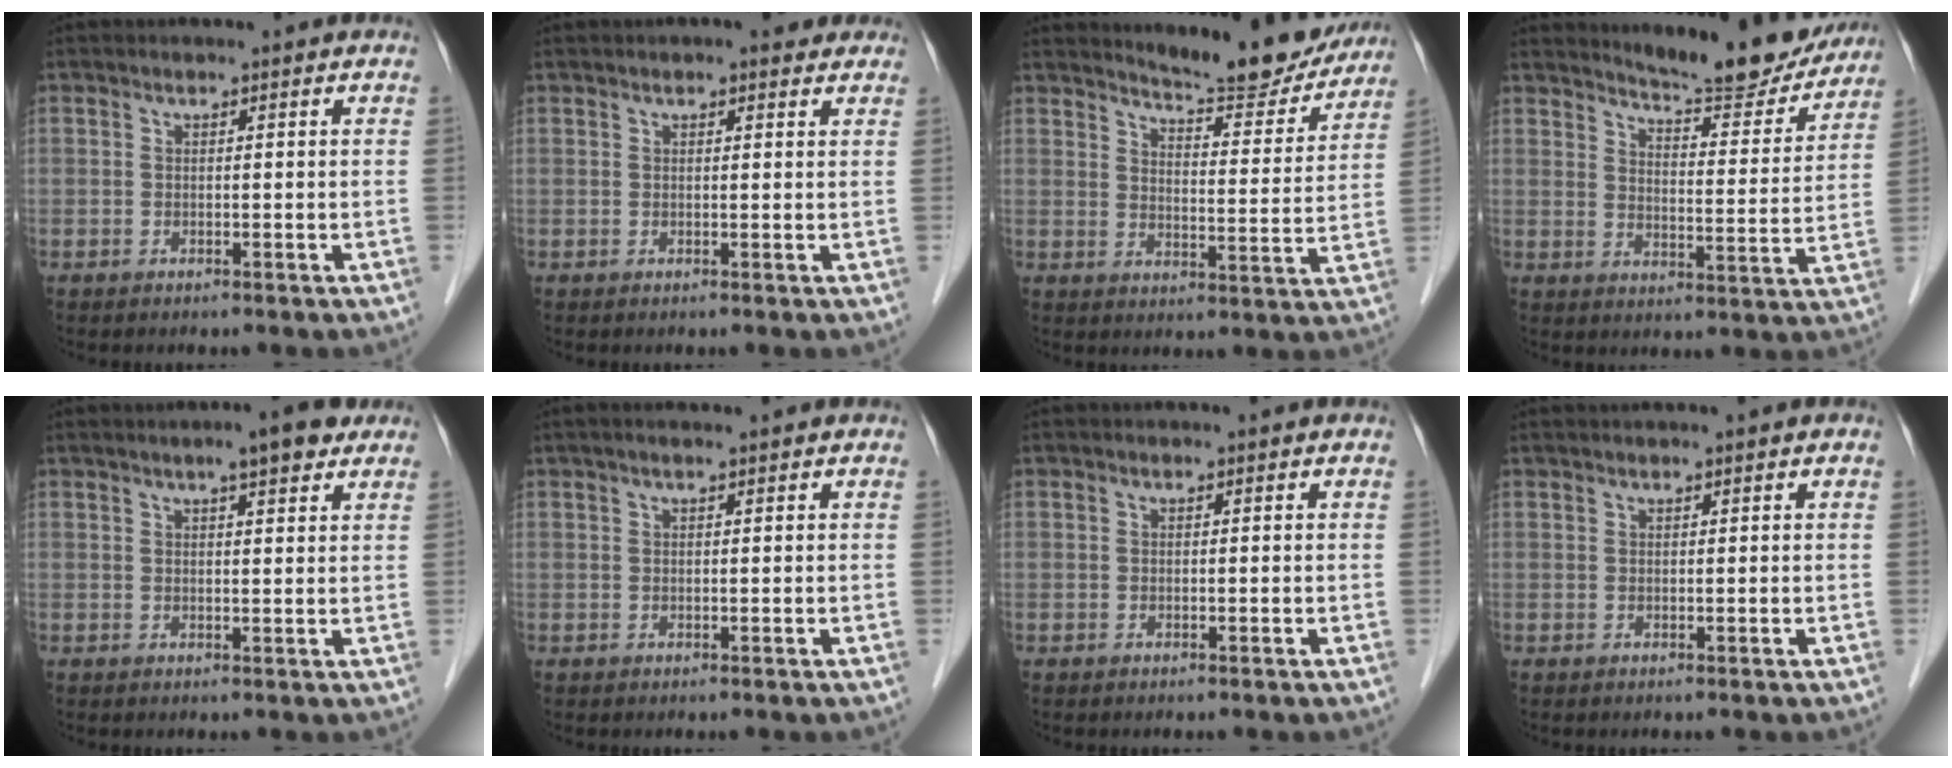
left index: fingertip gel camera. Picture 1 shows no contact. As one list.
[{"total": 3.3, "force": [2.6, 1.1, 1.8], "torque": [-0.018, 0.018, 0.029]}, {"total": 11.8, "force": [11.3, 1.5, 2.8], "torque": [-0.035, -0.023, 0.145]}, {"total": 12.8, "force": [12.3, 1.6, 3.4], "torque": [-0.044, -0.026, 0.157]}, {"total": 5.2, "force": [3.6, 0.8, 3.6], "torque": [-0.049, 0.013, 0.048]}, {"total": 2.0, "force": [1.5, 0.1, 1.4], "torque": [-0.022, 0.019, 0.023]}, {"total": 0.0}, {"total": 1.8, "force": [1.5, -0.1, 1.0], "torque": [-0.010, 0.024, 0.026]}]